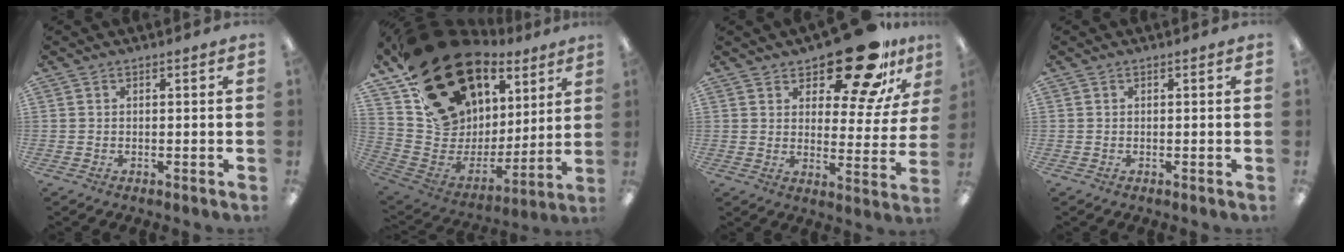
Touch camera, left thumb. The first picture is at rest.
{"total": 26.7, "force": [18.0, 16.1, 11.5], "torque": [-0.177, -0.115, 0.356]}
{"total": 18.7, "force": [14.1, 7.0, 10.1], "torque": [-0.146, -0.092, 0.238]}
{"total": 0.0}